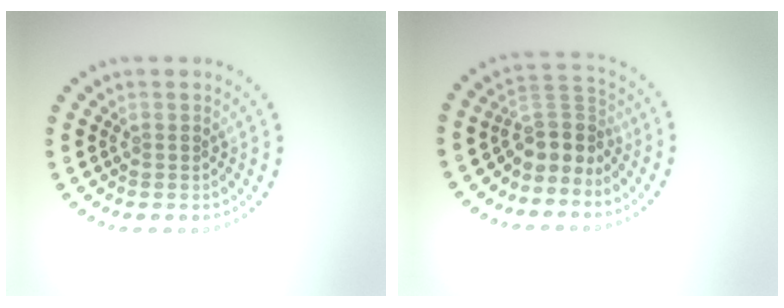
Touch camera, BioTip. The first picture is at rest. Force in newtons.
{"total": 3.4, "press": 2.5, "slide": 2.4}